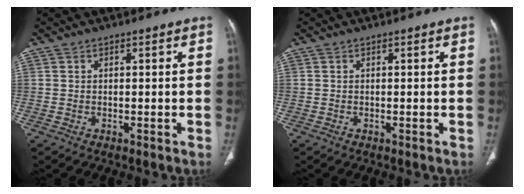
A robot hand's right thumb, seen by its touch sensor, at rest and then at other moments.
{"total": 0.0}